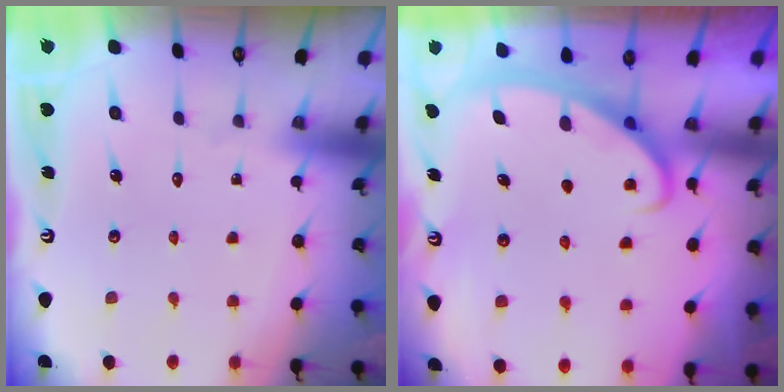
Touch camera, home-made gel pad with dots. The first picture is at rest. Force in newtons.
{"total": 2.8, "press": 2.8, "slide": 0.4}